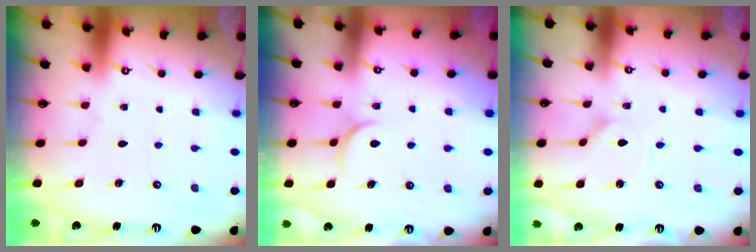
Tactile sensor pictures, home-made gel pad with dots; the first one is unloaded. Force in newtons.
{"total": 4.9, "press": 4.8, "slide": 0.8}
{"total": 0.9, "press": 0.9, "slide": 0.0}